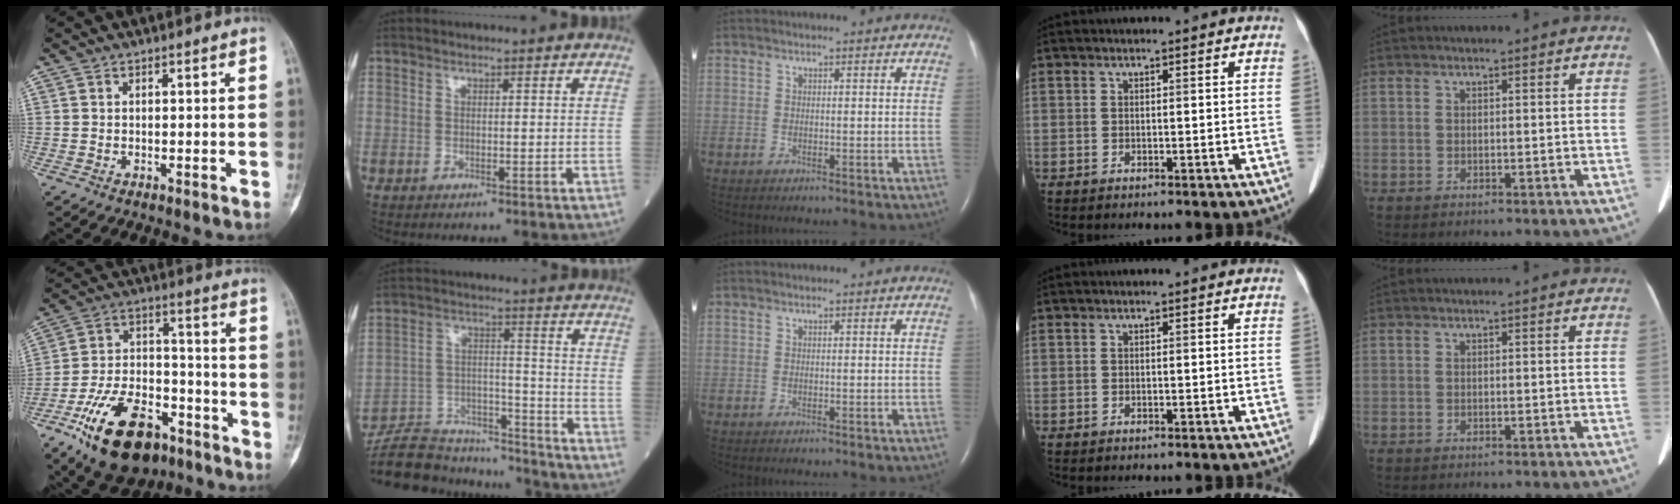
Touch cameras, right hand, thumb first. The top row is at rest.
{"thumb": {"total": 20.3, "force": [-11.6, 10.7, 12.7], "torque": [-0.215, 0.072, -0.193]}, "index": {"total": 17.8, "force": [-16.9, 4.0, 3.9], "torque": [-0.081, 0.021, -0.266]}}